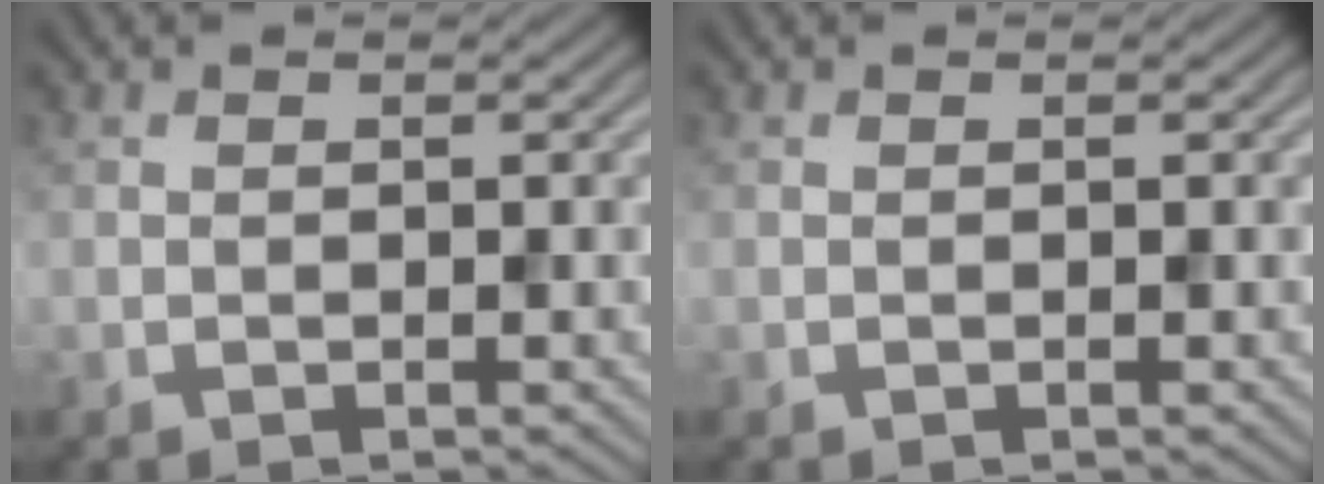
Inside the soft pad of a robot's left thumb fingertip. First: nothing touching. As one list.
[{"total": 0.0}]